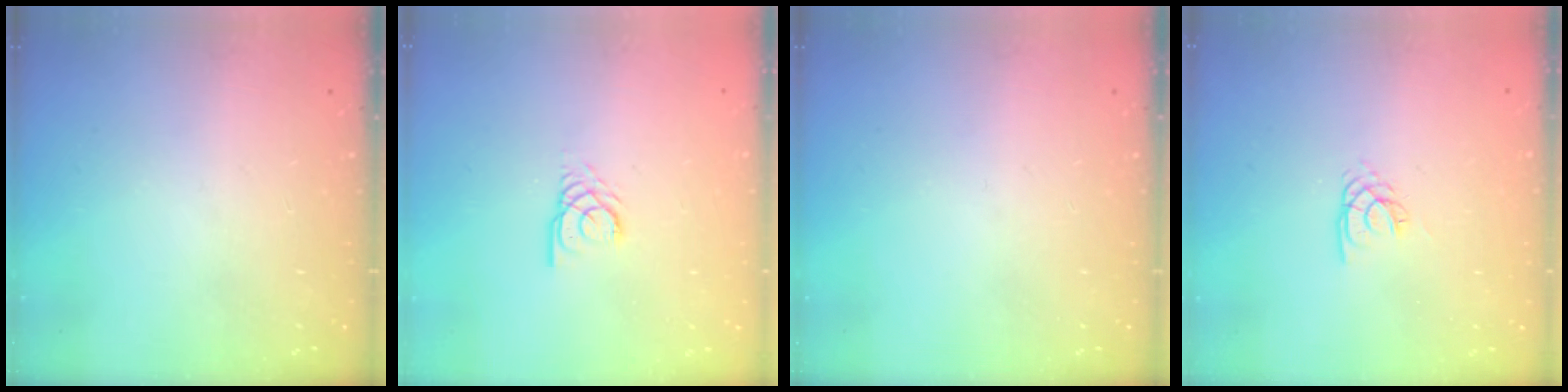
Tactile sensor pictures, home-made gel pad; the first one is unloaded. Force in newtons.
{"total": 2.7, "press": 2.7, "slide": 0.2}
{"total": 0.0}
{"total": 2.2, "press": 2.2, "slide": 0.3}